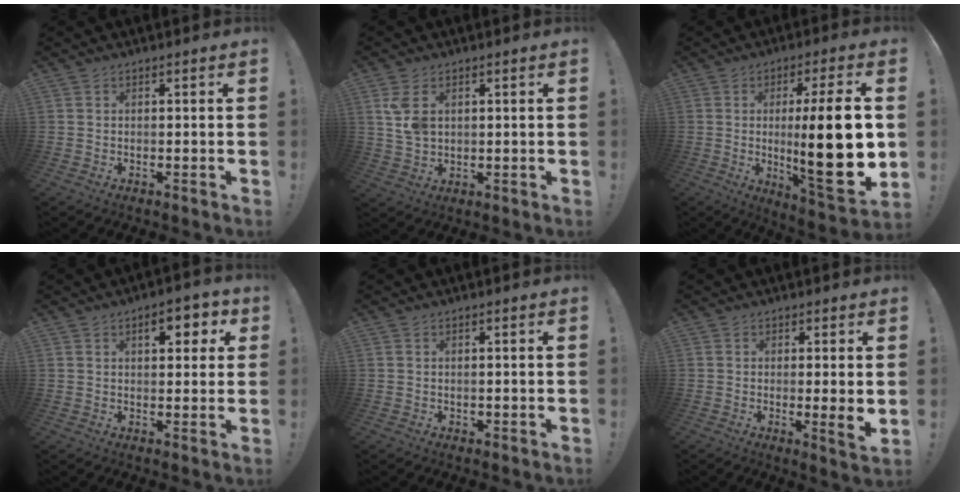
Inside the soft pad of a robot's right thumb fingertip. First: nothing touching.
{"total": 5.9, "force": [2.1, 3.9, 3.9], "torque": [-0.066, -0.008, 0.038]}
{"total": 21.7, "force": [-0.3, 3.1, 21.5], "torque": [-0.349, -0.023, -0.007]}
{"total": 7.1, "force": [2.9, 3.4, 5.6], "torque": [-0.058, -0.007, 0.041]}
{"total": 0.6, "force": [0.2, 0.5, 0.0], "torque": [0.006, 0.000, 0.002]}
{"total": 4.6, "force": [0.2, -0.3, 4.6], "torque": [-0.053, -0.019, 0.002]}